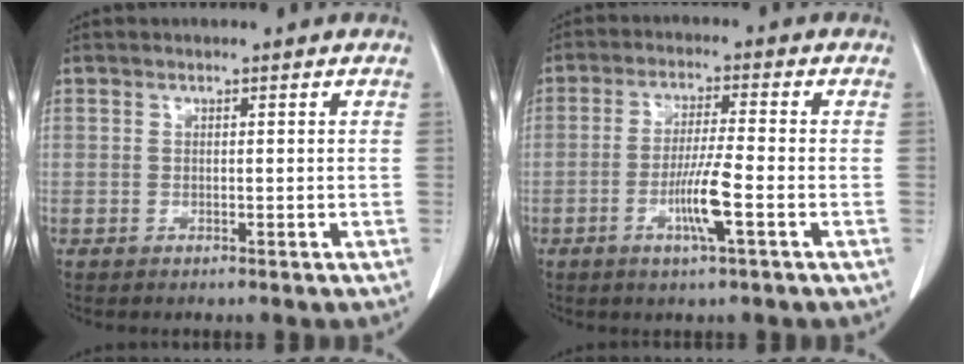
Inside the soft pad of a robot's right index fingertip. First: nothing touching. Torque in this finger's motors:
{"motor_torque": [0.90, -0.01, 0.57, 0.09]}